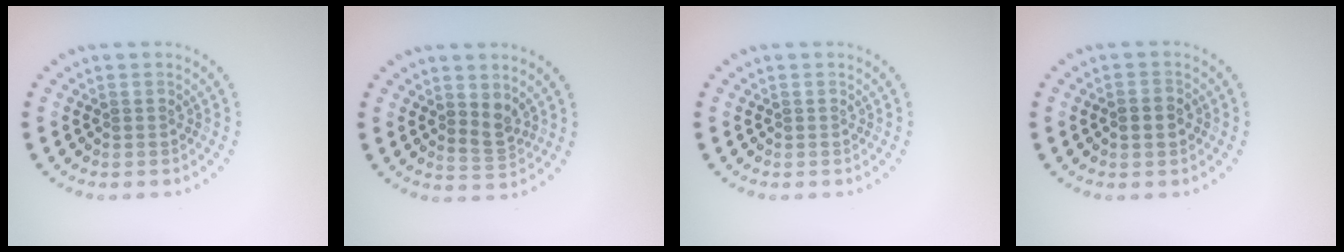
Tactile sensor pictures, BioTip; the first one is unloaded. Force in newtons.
{"total": 1.9, "press": 1.6, "slide": 0.9}
{"total": 0.0}
{"total": 1.7, "press": 1.7, "slide": 0.5}